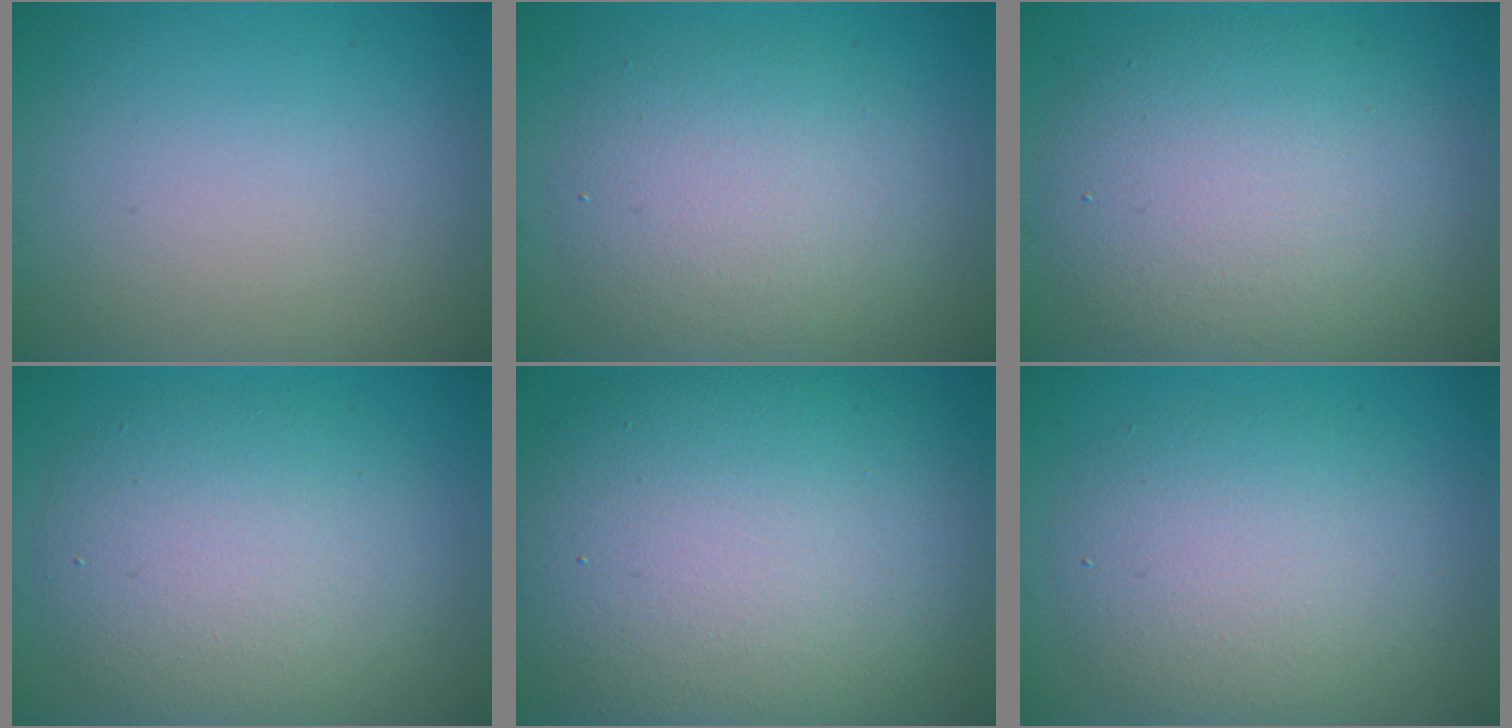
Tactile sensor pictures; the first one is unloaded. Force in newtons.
{"total": 5.3, "press": 5.3, "slide": 0.5}
{"total": 8.2, "press": 8.2, "slide": 0.5}
{"total": 6.8, "press": 6.8, "slide": 0.4}
{"total": 13.8, "press": 13.8, "slide": 1.1}
{"total": 5.5, "press": 5.5, "slide": 0.2}